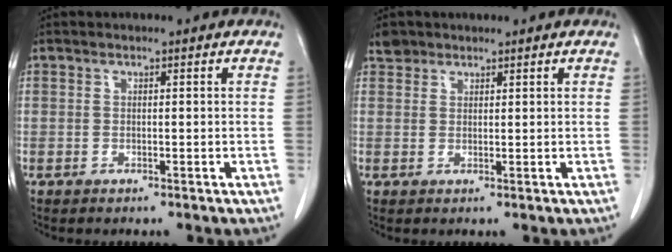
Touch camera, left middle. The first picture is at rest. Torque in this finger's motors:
{"motor_torque": [-0.05, 0.05, -0.07, -0.01]}